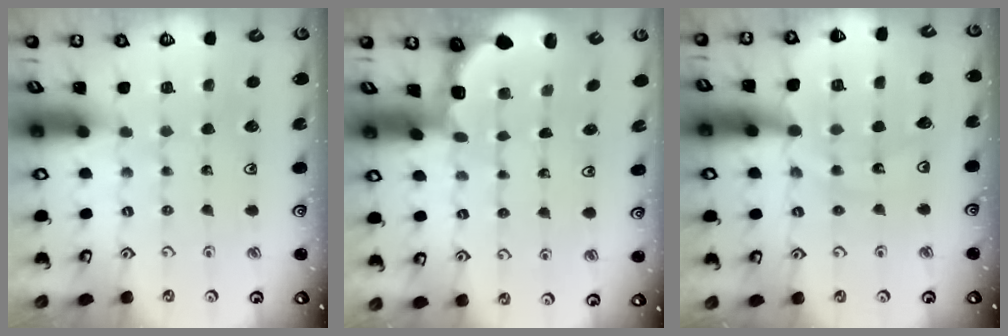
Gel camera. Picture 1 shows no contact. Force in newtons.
{"total": 1.9, "press": 1.7, "slide": 0.7}
{"total": 11.7, "press": 11.6, "slide": 1.4}